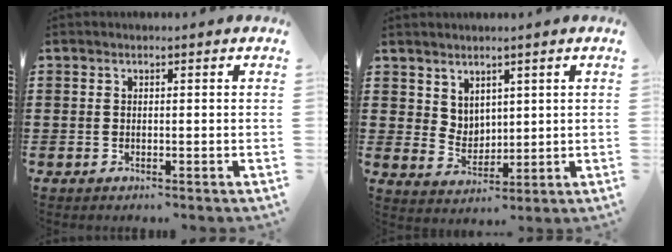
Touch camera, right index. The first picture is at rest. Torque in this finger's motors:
{"motor_torque": [0.57, 0.42, 0.01, 0.00]}